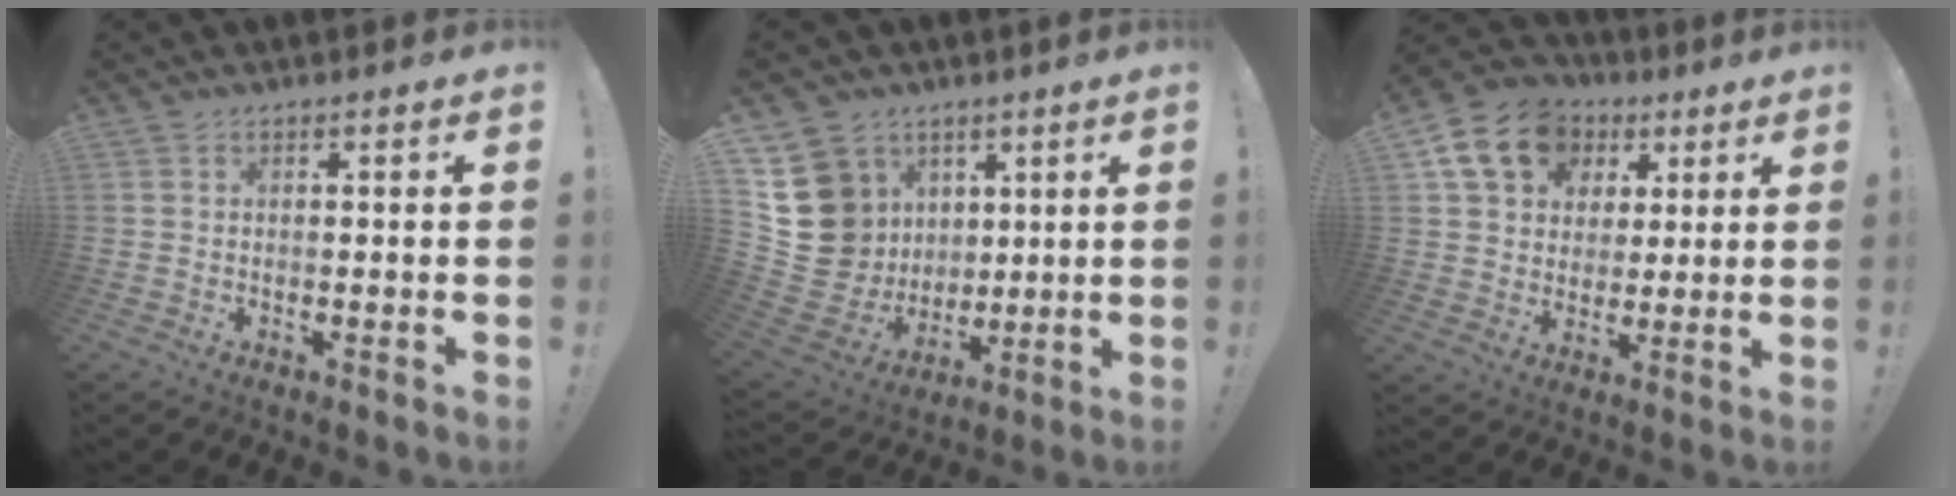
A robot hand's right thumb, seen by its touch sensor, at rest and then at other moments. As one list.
[{"total": 18.6, "force": [5.1, 16.2, 7.5], "torque": [-0.158, -0.032, 0.127]}, {"total": 15.4, "force": [6.8, 12.0, 6.8], "torque": [-0.094, -0.028, 0.134]}]